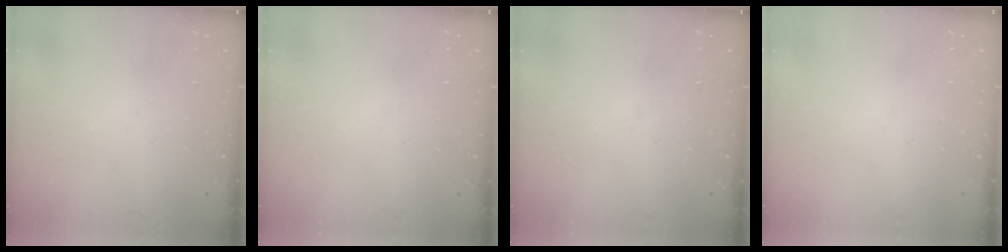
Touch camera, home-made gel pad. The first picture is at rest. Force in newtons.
{"total": 0.0}
{"total": 0.0}
{"total": 0.0}